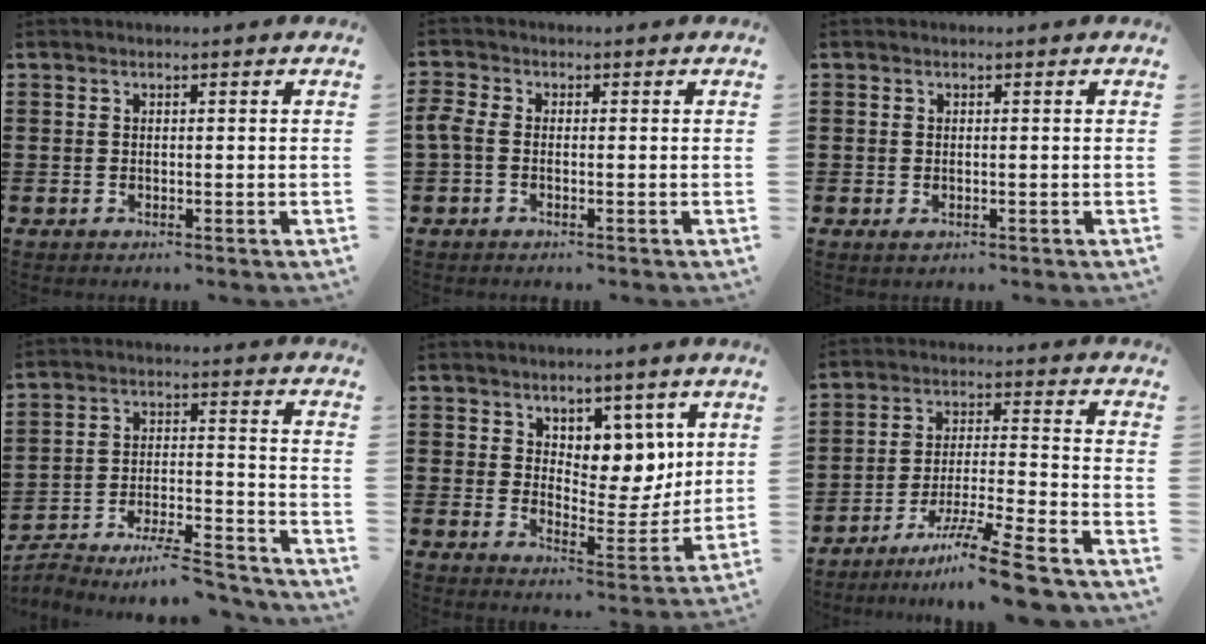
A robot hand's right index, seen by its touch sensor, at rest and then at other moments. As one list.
[{"total": 2.0, "force": [-0.7, 0.9, 1.6], "torque": [-0.054, -0.007, -0.021]}, {"total": 0.5, "force": [-0.1, 0.2, 0.5], "torque": [-0.010, 0.000, -0.001]}, {"total": 7.2, "force": [-6.4, 0.9, 3.2], "torque": [-0.047, 0.006, -0.121]}, {"total": 6.8, "force": [4.5, 4.7, 1.9], "torque": [-0.043, -0.024, 0.081]}, {"total": 11.2, "force": [-9.0, -0.4, 6.8], "torque": [-0.119, 0.011, -0.175]}]